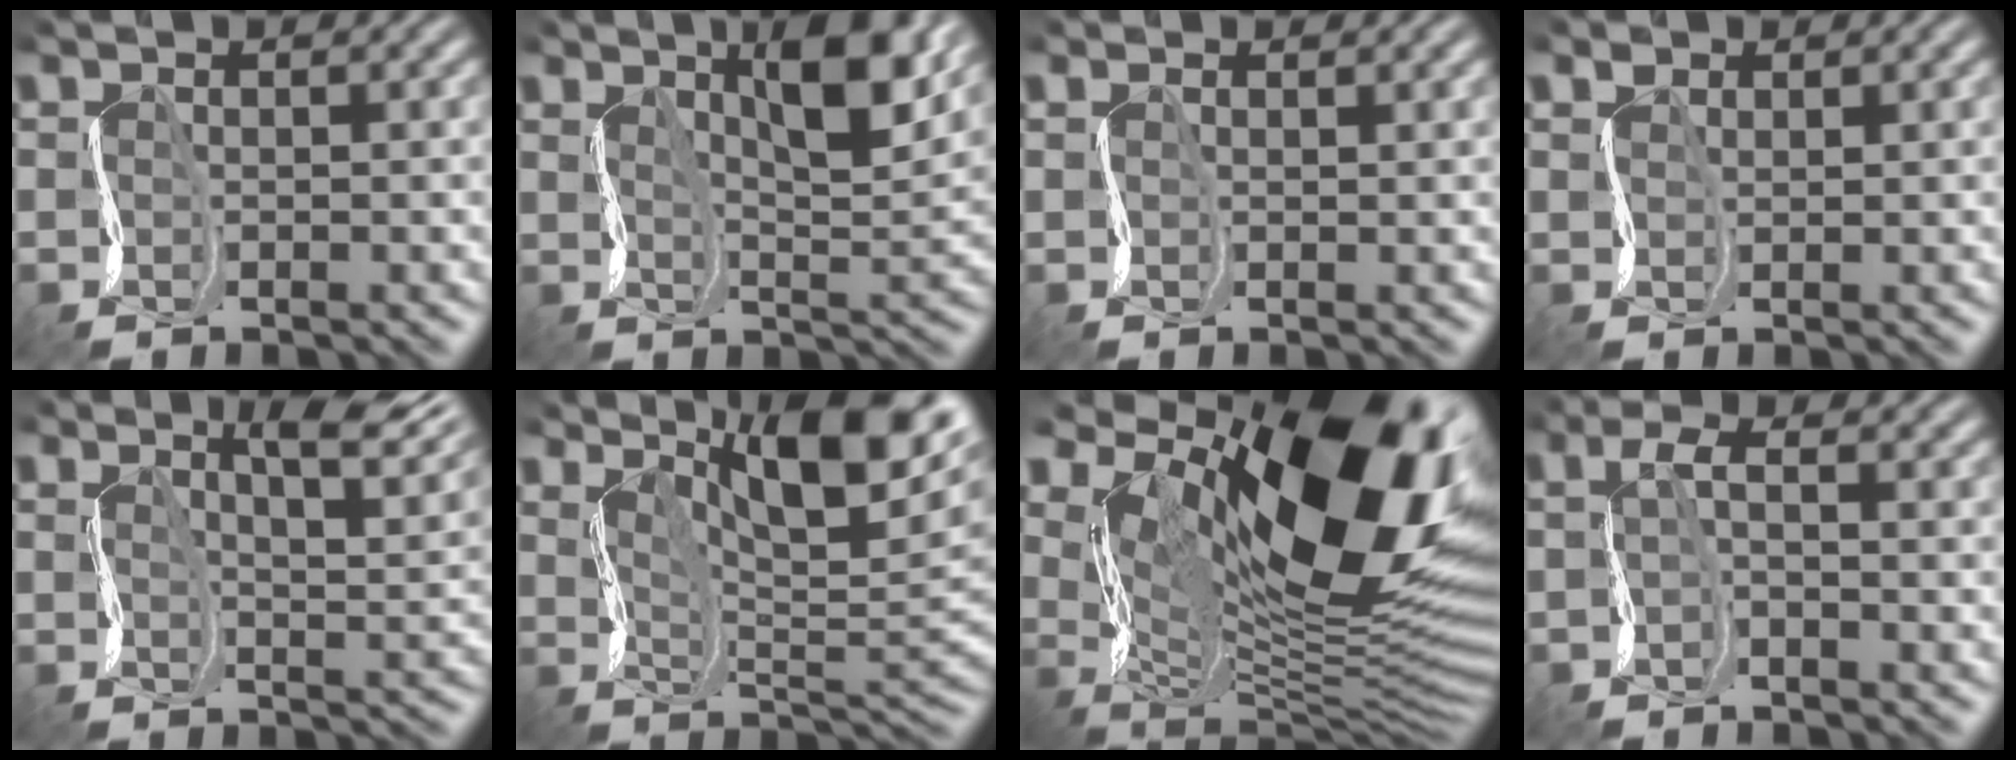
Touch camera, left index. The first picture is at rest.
{"total": 6.0, "force": [3.4, 1.8, 4.6], "torque": [-0.067, 0.006, 0.056]}
{"total": 1.2, "force": [1.0, 0.6, -0.3], "torque": [0.016, 0.007, 0.014]}
{"total": 1.6, "force": [1.0, 0.8, -0.9], "torque": [0.020, 0.009, 0.016]}
{"total": 6.1, "force": [4.1, 2.0, 4.1], "torque": [-0.043, 0.015, 0.058]}
{"total": 12.3, "force": [6.8, 4.0, 9.4], "torque": [-0.132, 0.016, 0.111]}
{"total": 18.1, "force": [6.8, 8.9, 14.2], "torque": [-0.217, 0.013, 0.117]}
{"total": 1.3, "force": [0.5, 0.7, 1.1], "torque": [-0.020, 0.009, 0.004]}